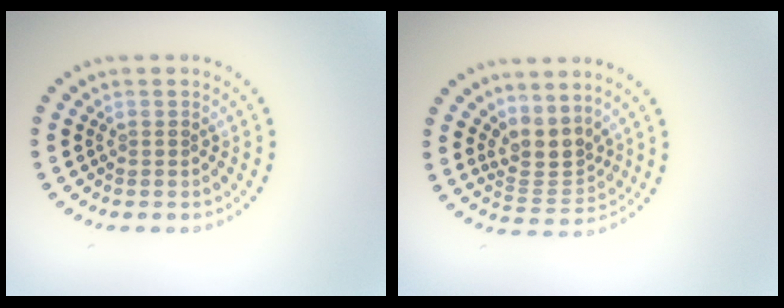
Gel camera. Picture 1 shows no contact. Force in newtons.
{"total": 3.2, "press": 2.4, "slide": 2.1}